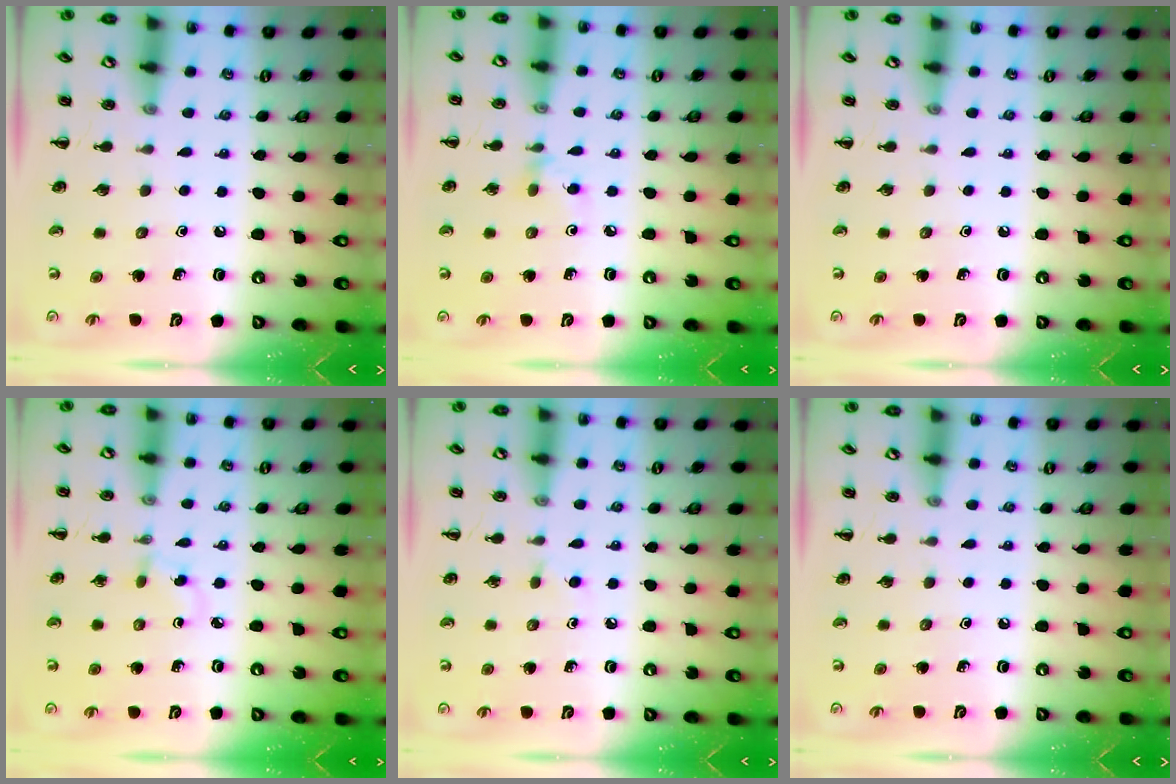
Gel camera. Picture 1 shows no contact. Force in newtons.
{"total": 4.9, "press": 4.6, "slide": 1.6}
{"total": 0.0}
{"total": 2.6, "press": 2.4, "slide": 1.0}
{"total": 1.7, "press": 1.5, "slide": 0.9}
{"total": 0.0}